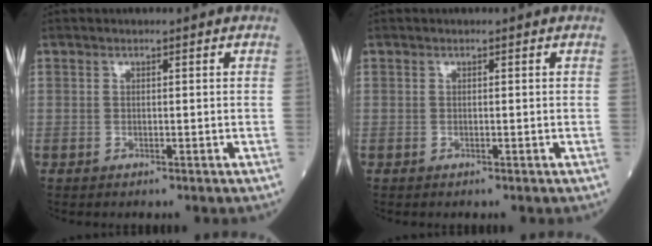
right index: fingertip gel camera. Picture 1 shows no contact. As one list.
[{"total": 0.0}]